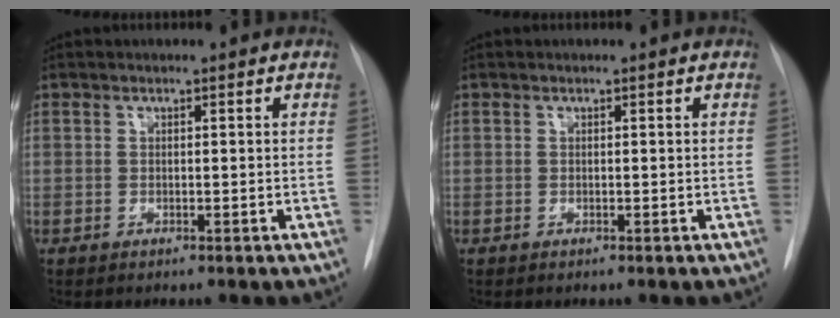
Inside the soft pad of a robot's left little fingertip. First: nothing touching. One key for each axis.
{"total": 0.0}